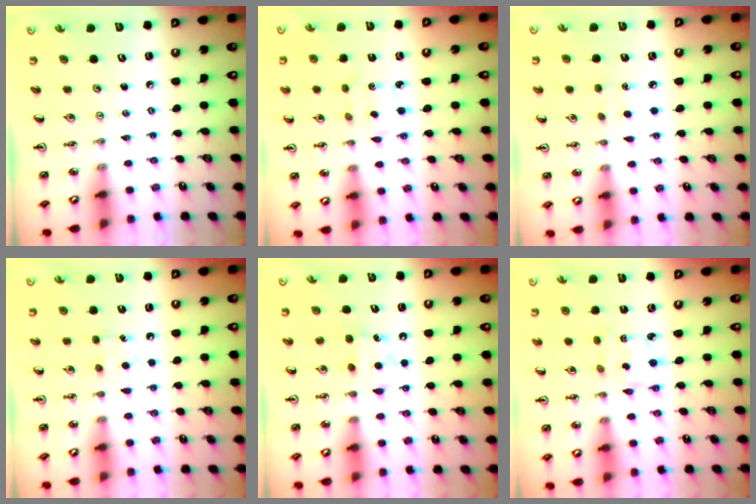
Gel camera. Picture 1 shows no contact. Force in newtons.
{"total": 1.9, "press": 1.8, "slide": 0.6}
{"total": 2.9, "press": 2.9, "slide": 0.3}
{"total": 5.0, "press": 4.9, "slide": 0.7}
{"total": 5.4, "press": 5.3, "slide": 0.9}
{"total": 2.0, "press": 1.9, "slide": 0.8}